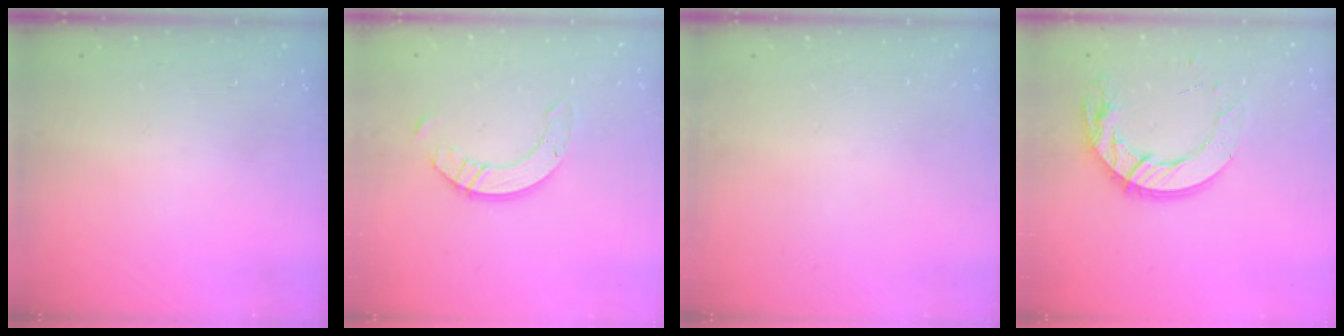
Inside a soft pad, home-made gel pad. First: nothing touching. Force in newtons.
{"total": 8.1, "press": 8.1, "slide": 0.7}
{"total": 0.0}
{"total": 13.8, "press": 13.8, "slide": 1.0}